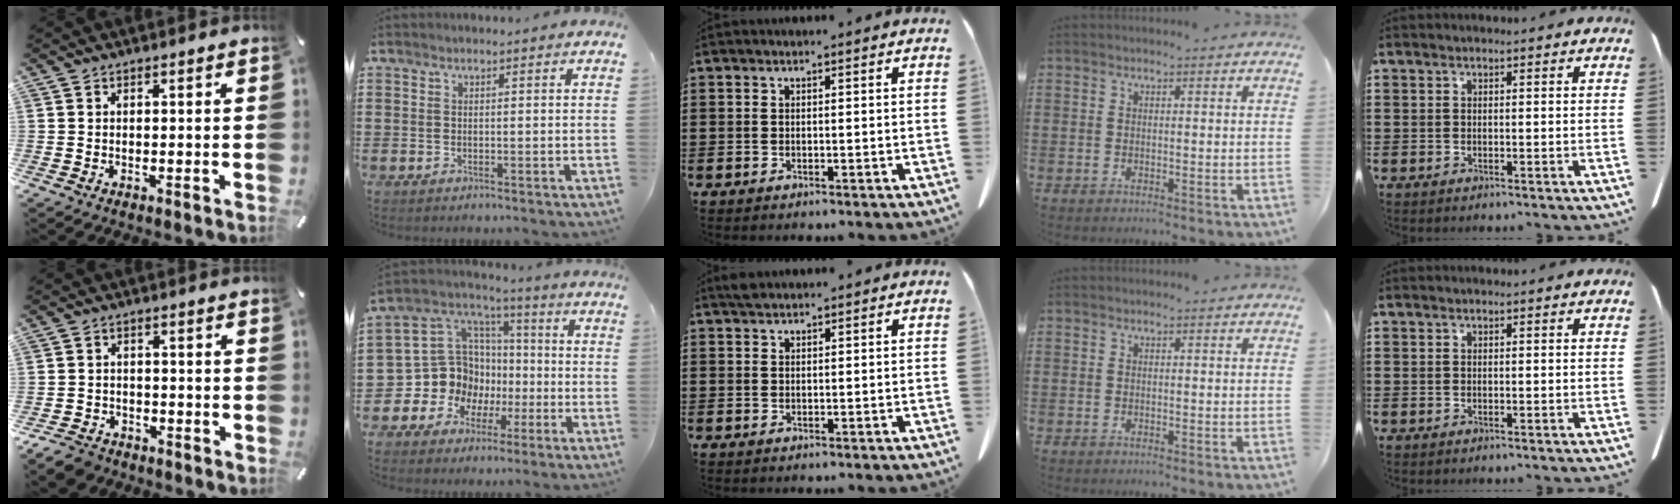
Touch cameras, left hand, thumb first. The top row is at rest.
{"thumb": {"total": 4.9, "force": [-3.9, 2.7, 1.2], "torque": [-0.035, 0.016, -0.080]}, "index": {"total": 12.1, "force": [-2.2, 11.4, 3.5], "torque": [-0.121, -0.014, -0.033]}, "middle": {"total": 1.2, "force": [1.1, 0.2, 0.4], "torque": [-0.011, -0.001, 0.022]}}